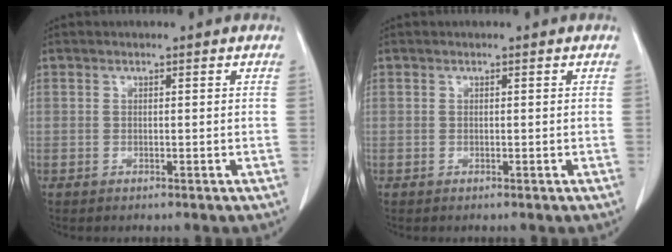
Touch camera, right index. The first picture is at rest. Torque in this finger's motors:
{"motor_torque": [0.00, 0.00, 0.00, 0.00]}